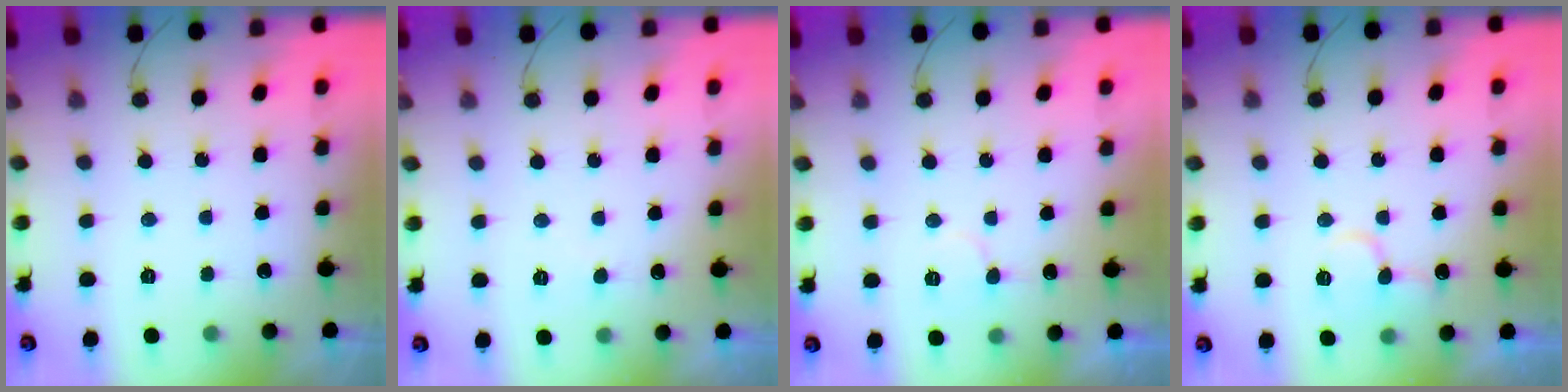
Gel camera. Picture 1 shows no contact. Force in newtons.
{"total": 3.7, "press": 3.7, "slide": 0.3}
{"total": 6.7, "press": 6.6, "slide": 0.6}
{"total": 9.9, "press": 9.8, "slide": 1.2}